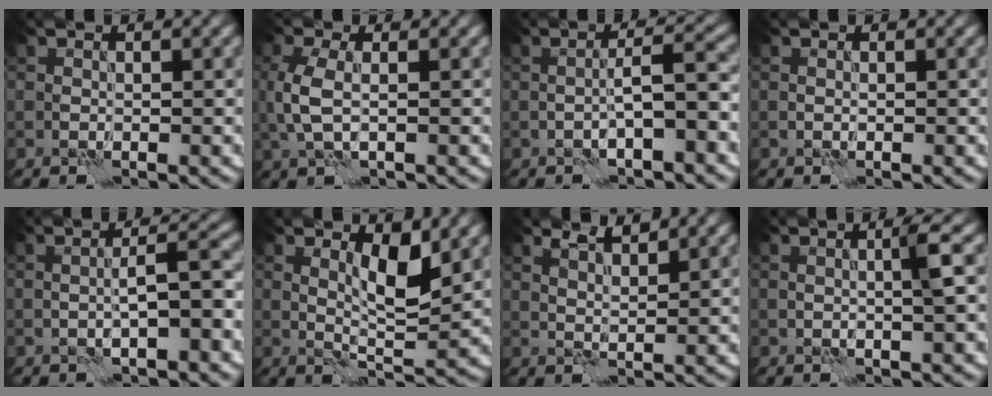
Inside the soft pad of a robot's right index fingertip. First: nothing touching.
{"total": 3.1, "force": [0.2, 1.4, 2.7], "torque": [-0.067, 0.002, 0.004]}
{"total": 3.1, "force": [-1.1, 0.2, 2.9], "torque": [-0.048, 0.015, -0.024]}
{"total": 0.0}
{"total": 3.2, "force": [-0.8, 0.3, 3.1], "torque": [-0.051, 0.012, -0.015]}
{"total": 3.7, "force": [1.6, 0.9, 3.2], "torque": [-0.058, -0.007, 0.029]}
{"total": 2.6, "force": [2.1, 0.4, 1.4], "torque": [-0.018, 0.001, 0.036]}
{"total": 1.8, "force": [0.2, -0.1, 1.7], "torque": [-0.032, 0.001, 0.004]}